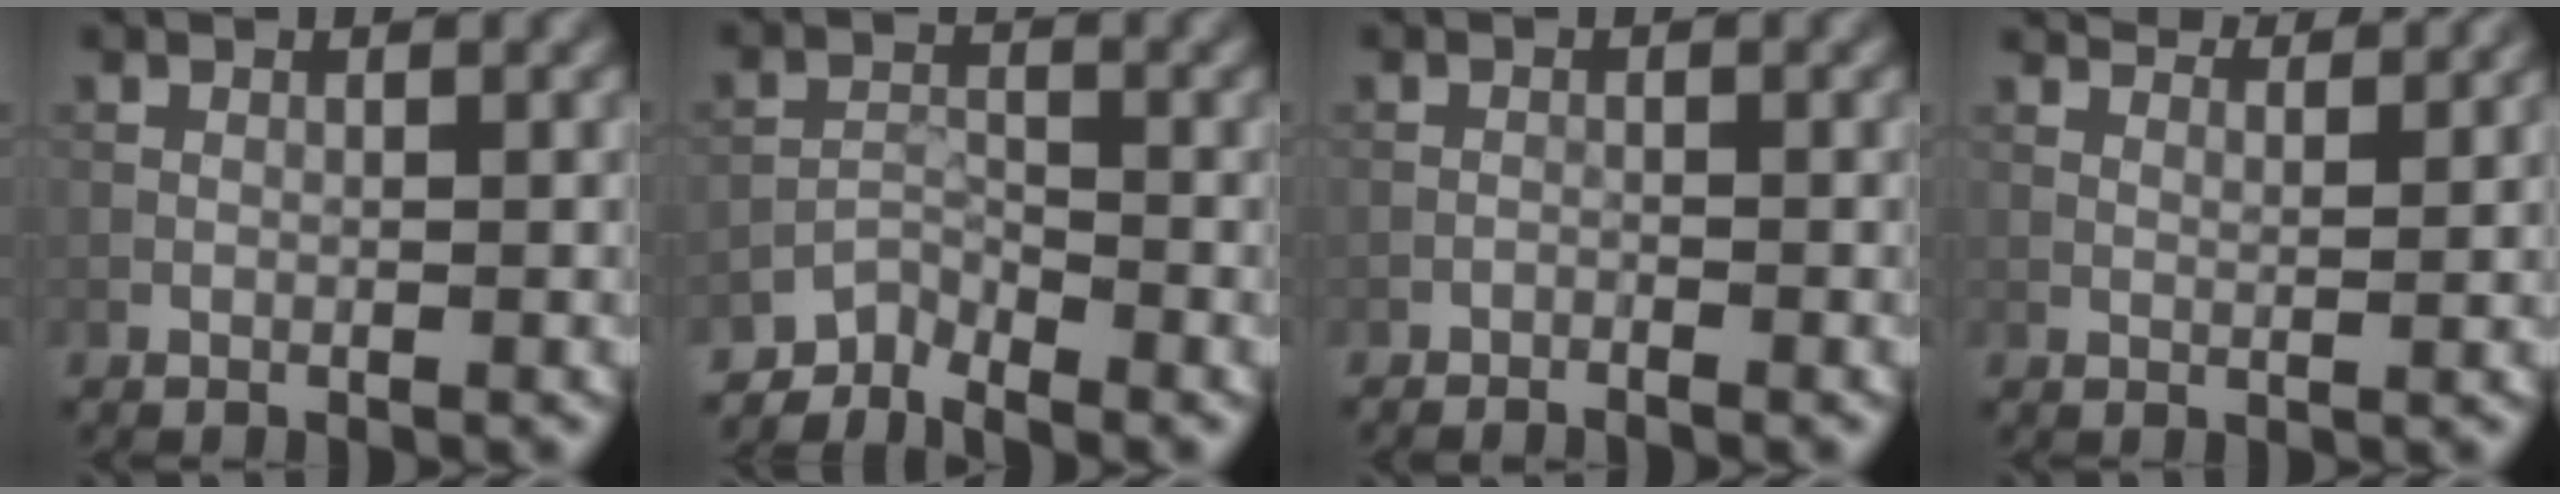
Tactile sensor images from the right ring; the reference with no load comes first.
{"total": 2.6, "force": [-2.5, 0.3, 0.2], "torque": [-0.004, 0.001, -0.057]}
{"total": 0.9, "force": [-0.9, -0.1, 0.2], "torque": [-0.011, 0.001, -0.021]}
{"total": 4.5, "force": [4.0, 0.8, 1.9], "torque": [-0.026, 0.000, 0.049]}